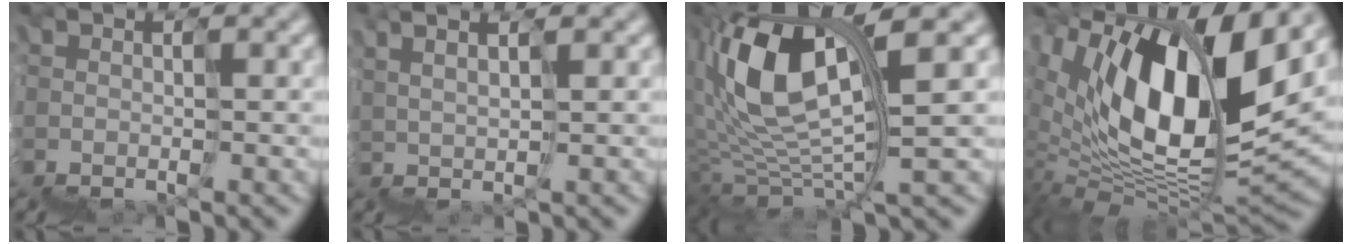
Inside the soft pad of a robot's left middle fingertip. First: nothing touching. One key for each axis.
{"total": 4.2, "fx": 4.1, "fy": -0.7, "fz": 0.3, "tx": 0.009, "ty": 0.039, "tz": 0.079}
{"total": 8.1, "fx": 6.2, "fy": 0.7, "fz": 5.1, "tx": -0.123, "ty": 0.034, "tz": 0.115}
{"total": 11.3, "fx": 8.6, "fy": 2.9, "fz": 6.8, "tx": -0.121, "ty": 0.029, "tz": 0.150}